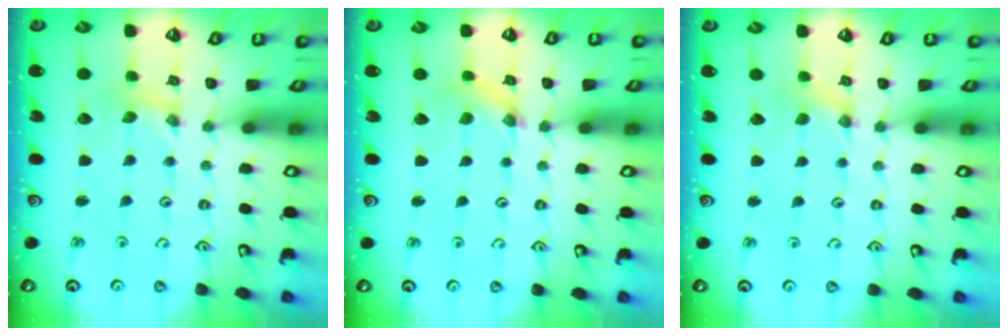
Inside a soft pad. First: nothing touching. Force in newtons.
{"total": 2.5, "press": 2.4, "slide": 0.3}
{"total": 2.1, "press": 2.1, "slide": 0.3}